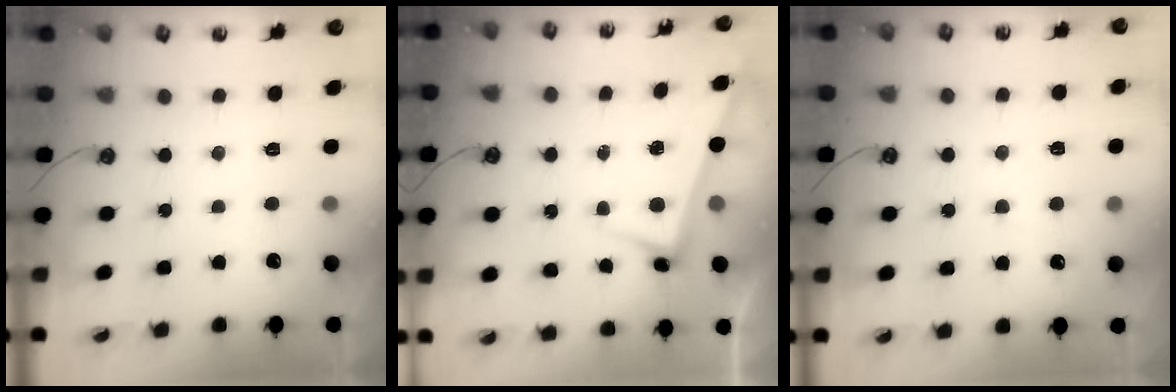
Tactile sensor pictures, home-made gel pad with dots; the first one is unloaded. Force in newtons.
{"total": 2.6, "press": 2.5, "slide": 0.7}
{"total": 4.9, "press": 4.8, "slide": 0.3}